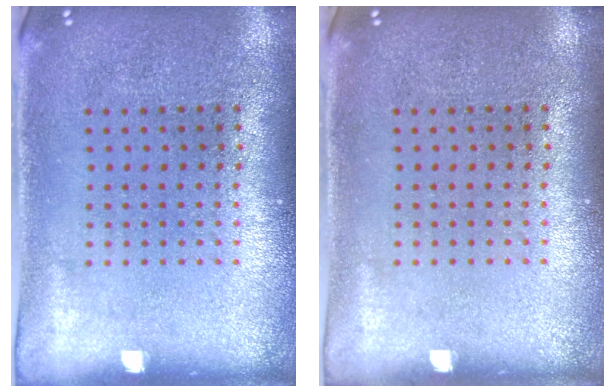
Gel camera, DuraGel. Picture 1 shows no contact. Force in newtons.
{"total": 0.0}